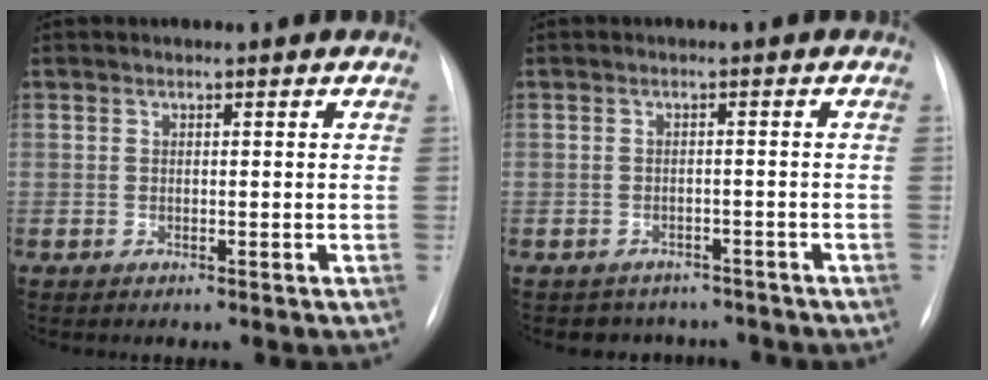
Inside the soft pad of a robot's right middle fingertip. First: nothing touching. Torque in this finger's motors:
{"motor_torque": [-0.03, -0.03, 0.00, 0.00]}